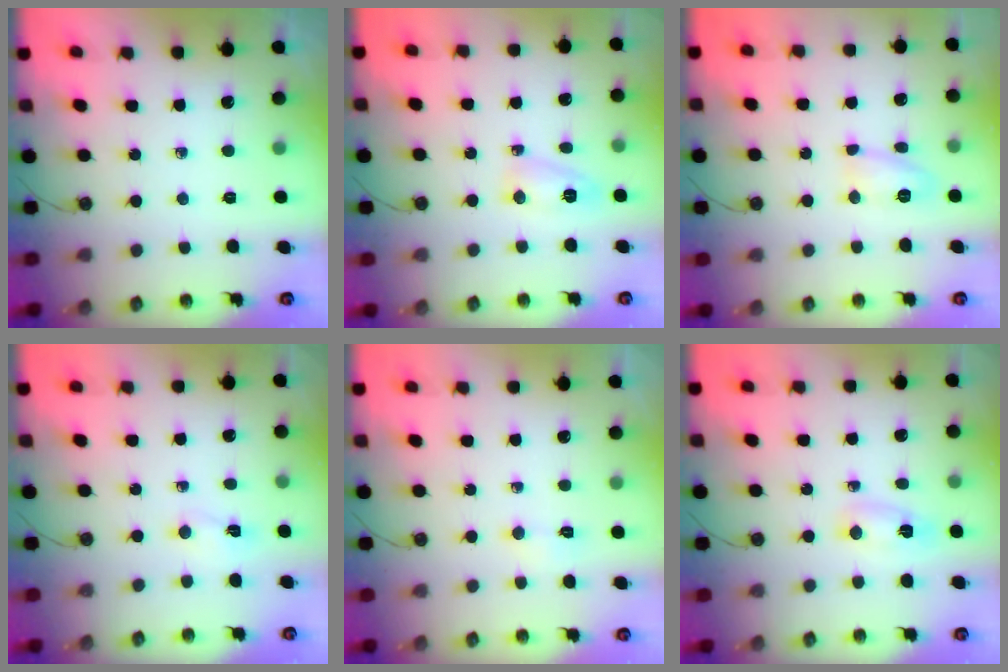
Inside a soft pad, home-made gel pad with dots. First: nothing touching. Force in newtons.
{"total": 4.7, "press": 4.6, "slide": 0.9}
{"total": 8.9, "press": 7.6, "slide": 4.5}
{"total": 2.0, "press": 1.9, "slide": 0.6}
{"total": 3.9, "press": 3.9, "slide": 0.6}
{"total": 3.3, "press": 3.0, "slide": 1.4}